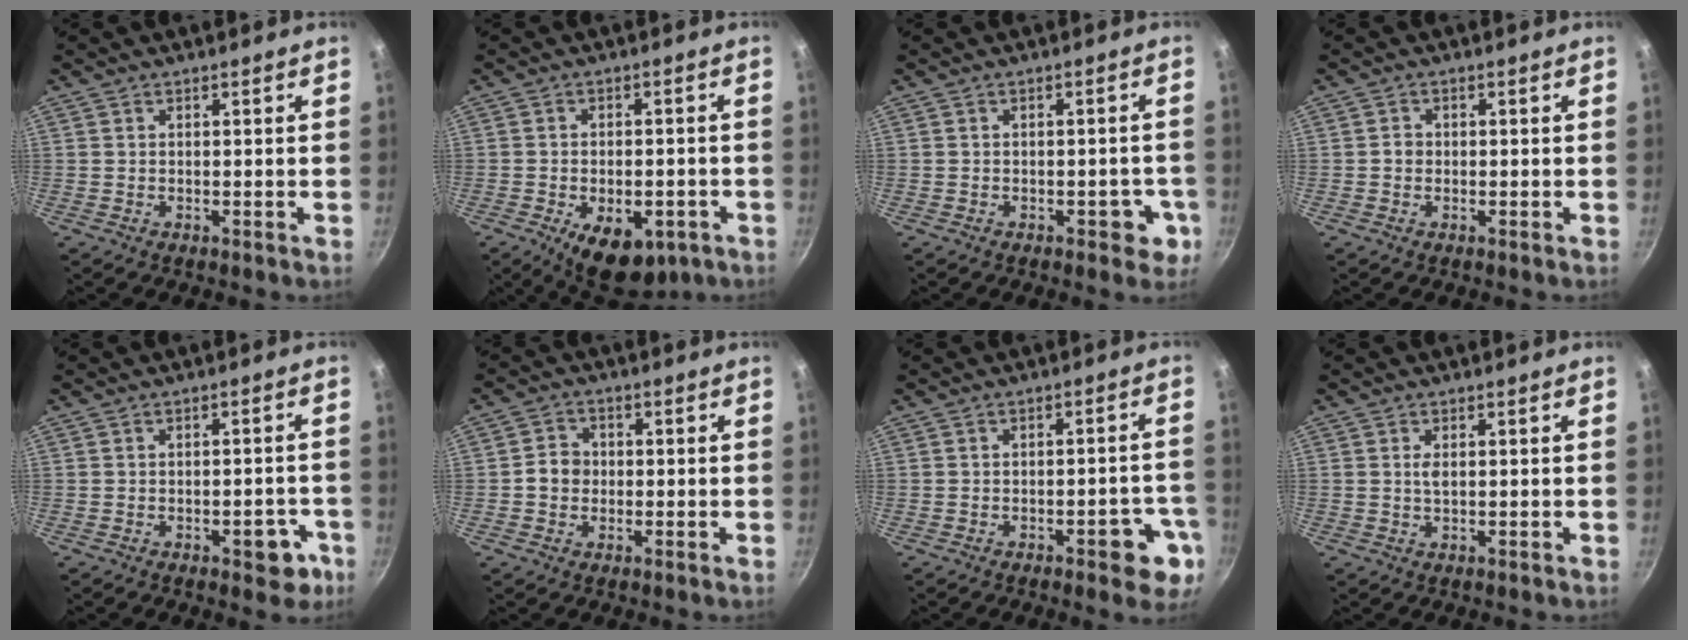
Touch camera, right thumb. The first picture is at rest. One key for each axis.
{"total": 11.4, "fx": -5.1, "fy": 6.3, "fz": 8.1, "tx": -0.085, "ty": 0.012, "tz": -0.058}
{"total": 4.5, "fx": -1.7, "fy": 2.7, "fz": 3.2, "tx": -0.011, "ty": 0.017, "tz": -0.017}
{"total": 1.5, "fx": -0.2, "fy": 1.3, "fz": 0.6, "tx": -0.004, "ty": 0.007, "tz": -0.005}
{"total": 5.6, "fx": -2.7, "fy": 2.9, "fz": 4.0, "tx": -0.025, "ty": 0.024, "tz": -0.026}
{"total": 4.2, "fx": -0.5, "fy": 3.8, "fz": 1.9, "tx": -0.009, "ty": 0.014, "tz": -0.016}
{"total": 7.6, "fx": -3.4, "fy": 3.1, "fz": 6.1, "tx": -0.050, "ty": 0.024, "tz": -0.036}
{"total": 1.5, "fx": 0.3, "fy": 0.8, "fz": 1.3, "tx": -0.025, "ty": 0.001, "tz": 0.005}